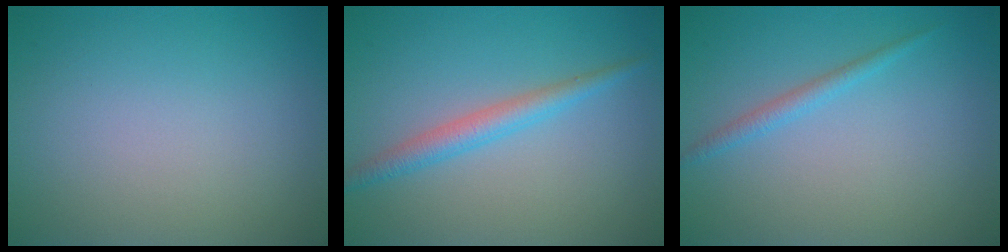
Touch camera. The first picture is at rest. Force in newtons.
{"total": 2.5, "press": 2.5, "slide": 0.0}
{"total": 1.3, "press": 1.3, "slide": 0.1}